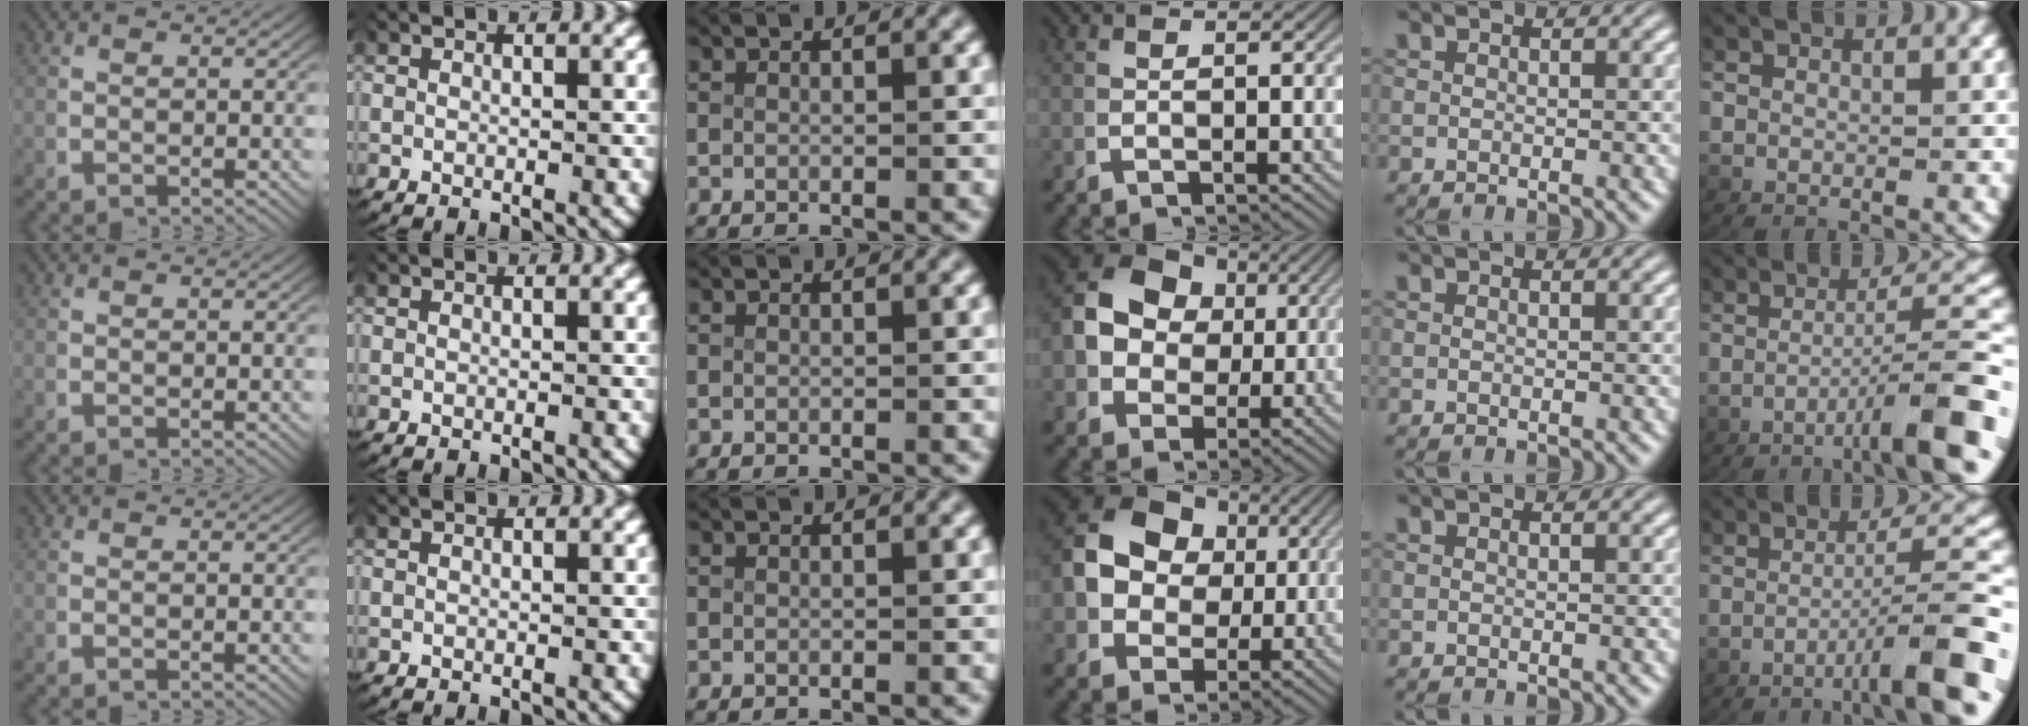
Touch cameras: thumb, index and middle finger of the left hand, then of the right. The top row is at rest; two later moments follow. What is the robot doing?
{"motion": "lift_and_place", "object": "paper towel"}